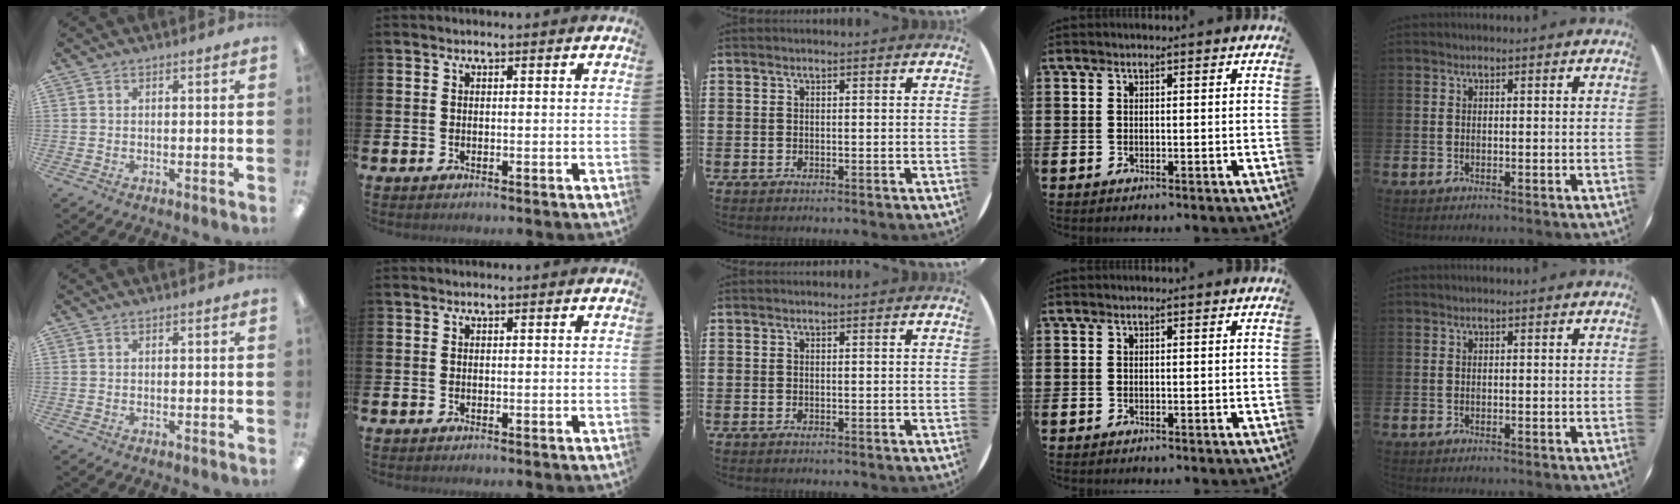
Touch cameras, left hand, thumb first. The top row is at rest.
{}